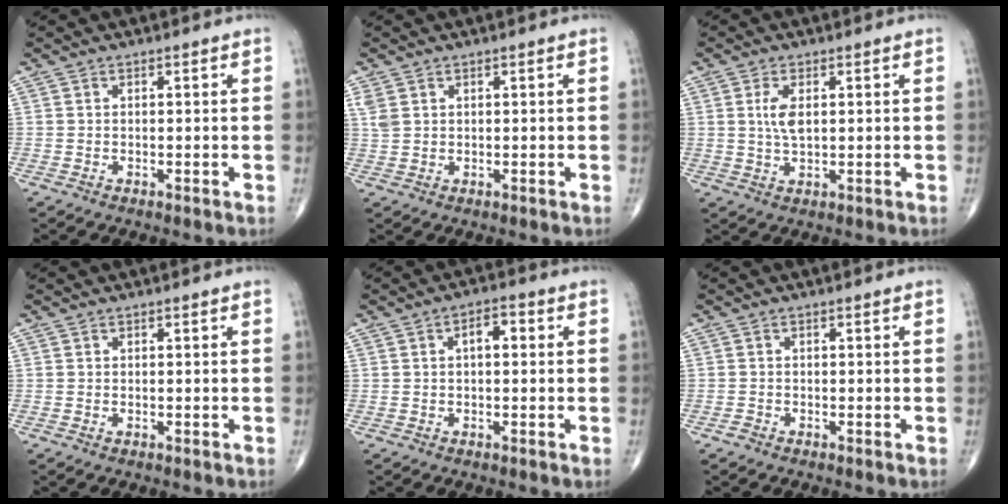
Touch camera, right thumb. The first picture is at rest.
{"total": 2.2, "force": [1.0, 1.4, 1.3], "torque": [-0.034, 0.004, 0.031]}
{"total": 4.2, "force": [0.9, 1.9, 3.6], "torque": [-0.074, -0.004, 0.020]}
{"total": 0.0}
{"total": 3.8, "force": [0.7, 1.9, 3.2], "torque": [-0.044, 0.011, 0.006]}
{"total": 0.7, "force": [-0.5, 0.5, 0.1], "torque": [-0.003, 0.000, -0.015]}